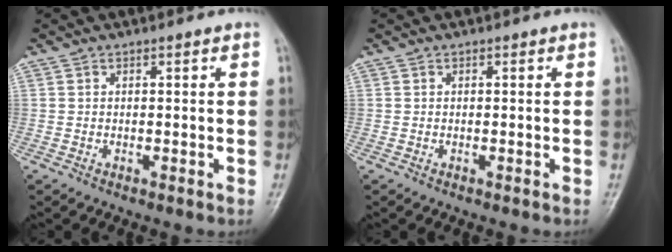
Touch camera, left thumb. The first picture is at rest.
{"total": 0.0}